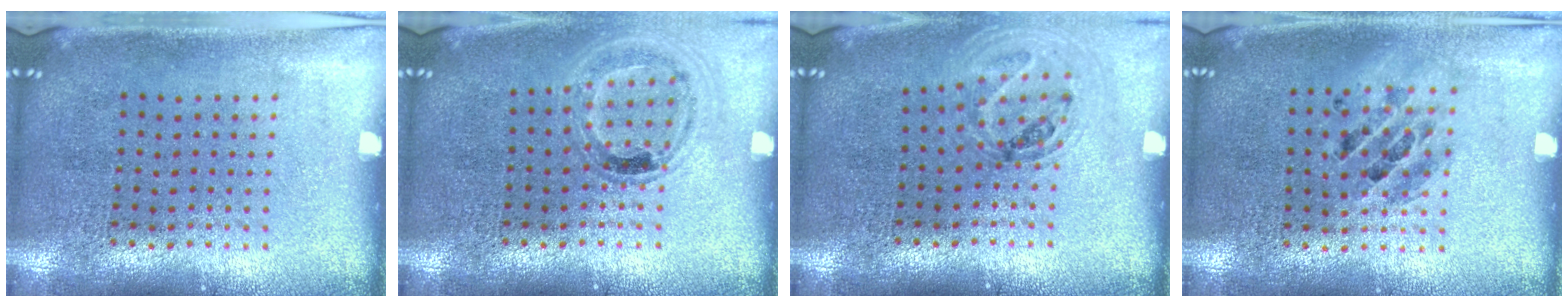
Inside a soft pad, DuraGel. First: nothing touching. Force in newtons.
{"total": 1.0, "press": 1.0, "slide": 0.1}
{"total": 1.0, "press": 1.0, "slide": 0.1}
{"total": 1.2, "press": 1.1, "slide": 0.4}